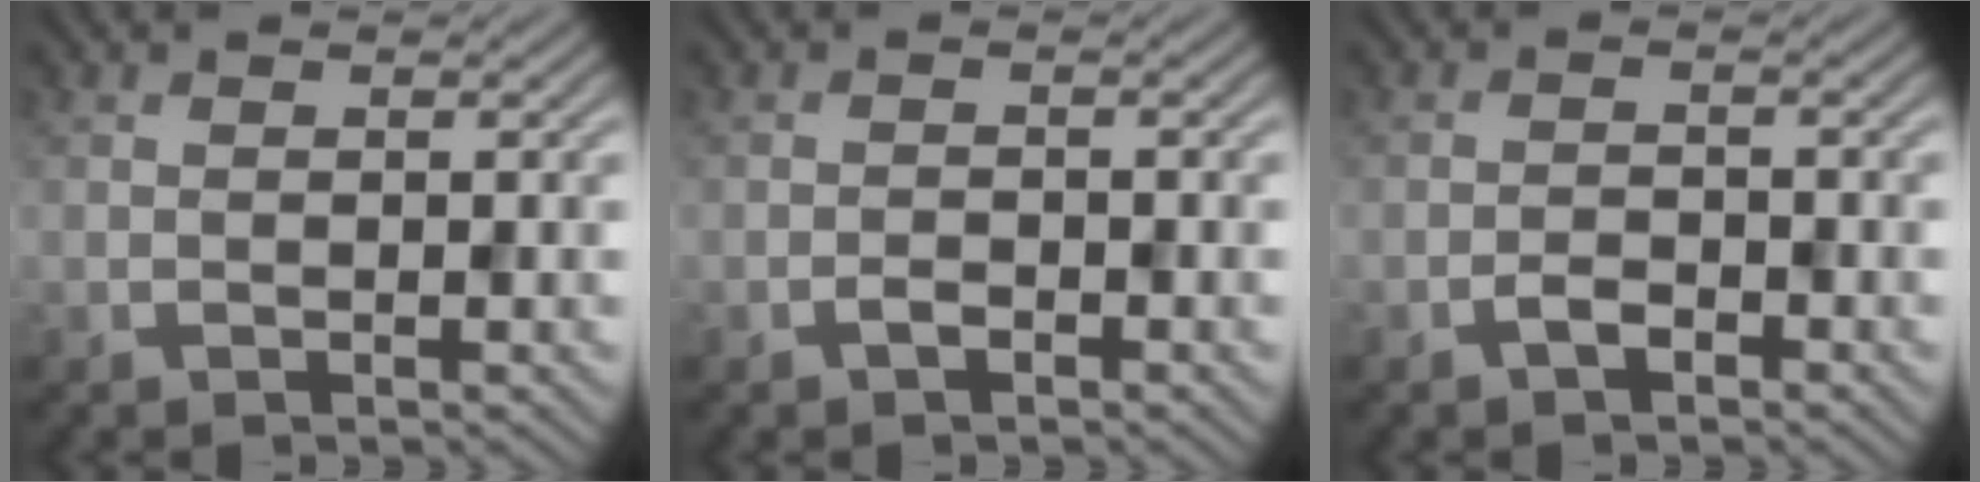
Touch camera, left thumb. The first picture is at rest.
{"total": 1.3, "force": [-0.9, 0.6, 0.7], "torque": [-0.013, 0.001, -0.018]}
{"total": 1.8, "force": [-1.3, 0.8, 1.0], "torque": [-0.019, 0.002, -0.026]}